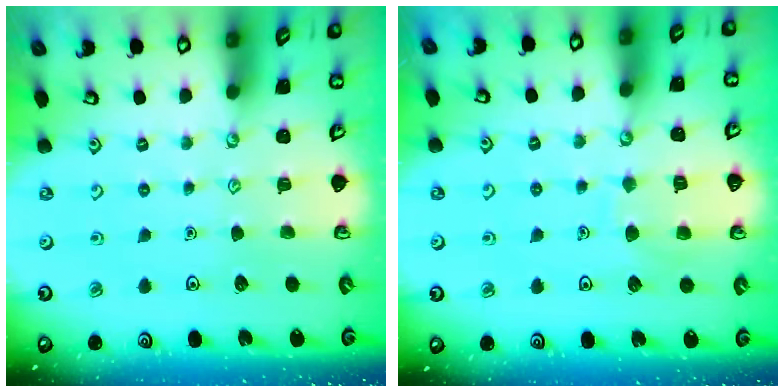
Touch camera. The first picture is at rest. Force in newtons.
{"total": 6.7, "press": 6.7, "slide": 0.7}